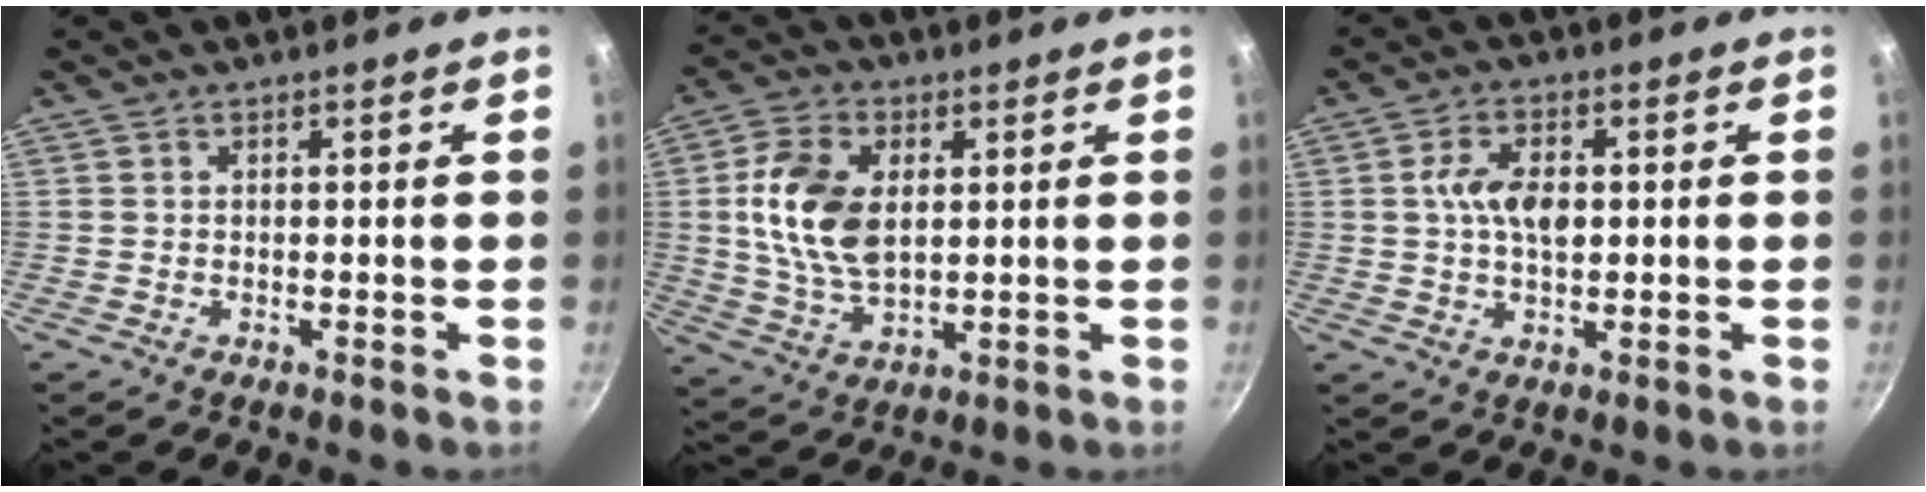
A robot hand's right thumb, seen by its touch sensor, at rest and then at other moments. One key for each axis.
{"total": 13.0, "fx": 2.1, "fy": 8.0, "fz": 10.1, "tx": -0.181, "ty": -0.004, "tz": 0.041}
{"total": 6.7, "fx": 0.6, "fy": 3.8, "fz": 5.5, "tx": -0.089, "ty": 0.008, "tz": 0.006}